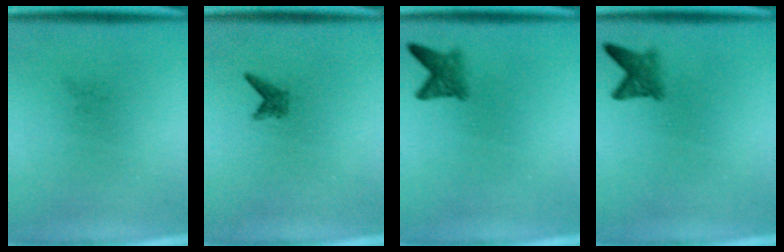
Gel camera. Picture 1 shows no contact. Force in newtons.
{"total": 1.2}
{"total": 2.5}
{"total": 2.5}